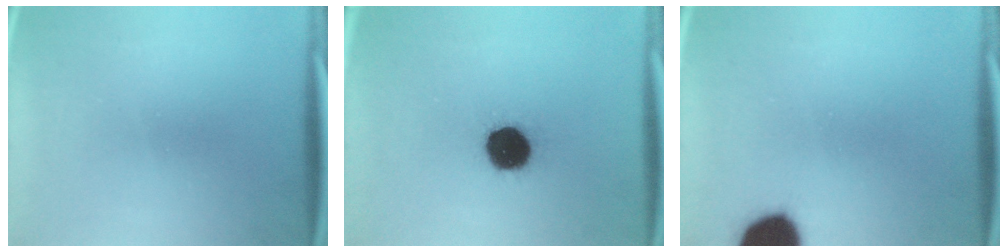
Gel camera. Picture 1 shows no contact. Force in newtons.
{"total": 13.1}
{"total": 13.9}